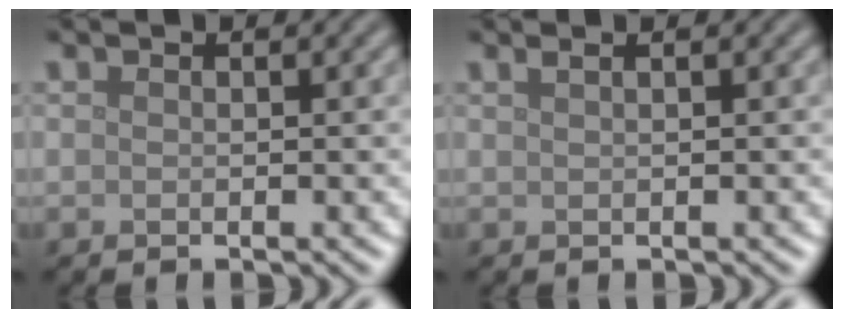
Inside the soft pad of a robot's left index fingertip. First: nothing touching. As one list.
[{"total": 1.8, "force": [1.0, 0.9, 1.2], "torque": [-0.005, 0.003, -0.004]}]